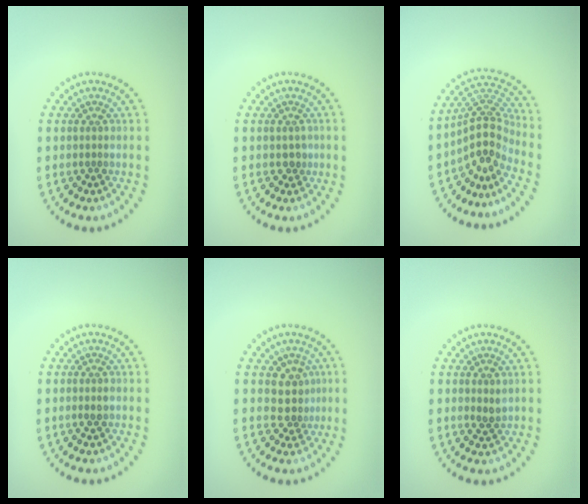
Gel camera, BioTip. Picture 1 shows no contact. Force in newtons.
{"total": 0.9, "press": 0.7, "slide": 0.6}
{"total": 4.0, "press": 2.7, "slide": 2.9}
{"total": 0.8, "press": 0.8, "slide": 0.3}
{"total": 2.5, "press": 1.9, "slide": 1.6}
{"total": 0.9, "press": 0.9, "slide": 0.3}